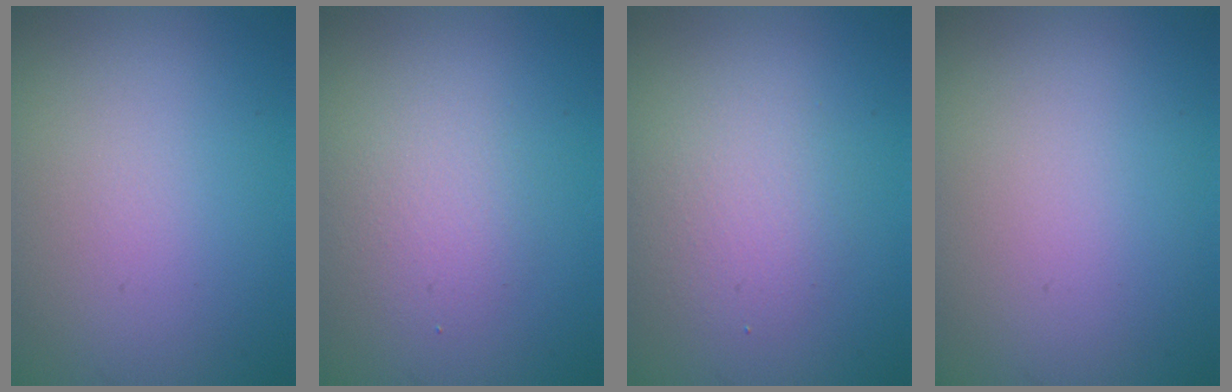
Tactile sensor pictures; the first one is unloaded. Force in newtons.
{"total": 2.2, "press": 2.2, "slide": 0.1}
{"total": 2.7, "press": 2.6, "slide": 0.3}
{"total": 0.0}